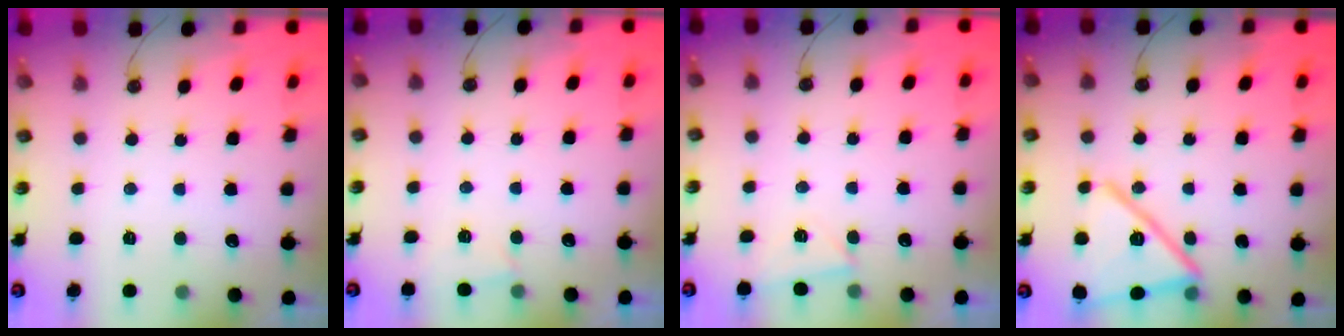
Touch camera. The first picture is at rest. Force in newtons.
{"total": 1.7, "press": 1.6, "slide": 0.4}
{"total": 2.7, "press": 2.7, "slide": 0.3}
{"total": 19.0, "press": 19.0, "slide": 0.6}